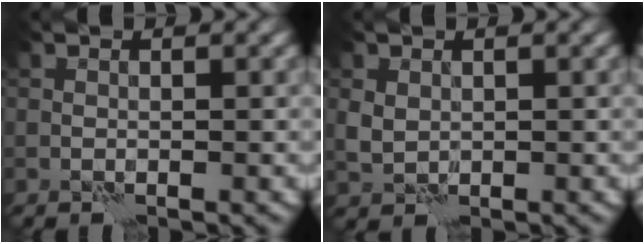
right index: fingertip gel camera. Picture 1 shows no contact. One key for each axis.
{"total": 1.5, "fx": 0.4, "fy": 1.3, "fz": 0.7, "tx": -0.020, "ty": 0.003, "tz": 0.013}